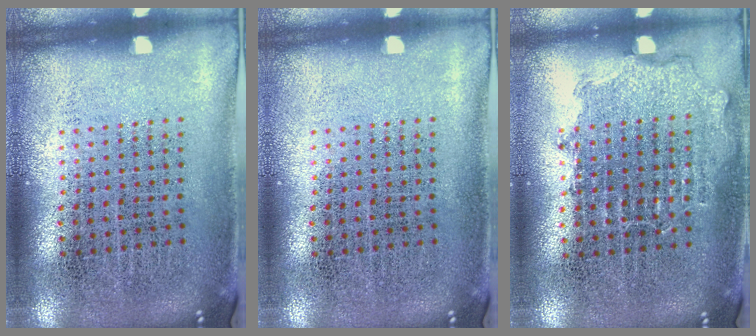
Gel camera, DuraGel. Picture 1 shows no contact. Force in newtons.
{"total": 0.0}
{"total": 0.8, "press": 0.7, "slide": 0.3}